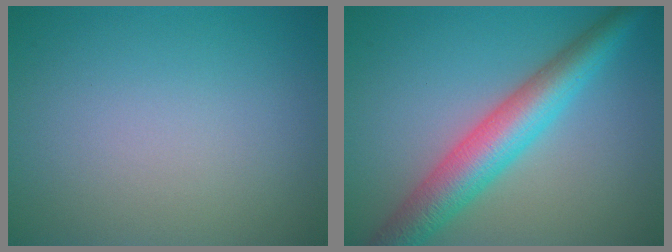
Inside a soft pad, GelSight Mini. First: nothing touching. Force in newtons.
{"total": 6.6, "press": 6.6, "slide": 0.1}